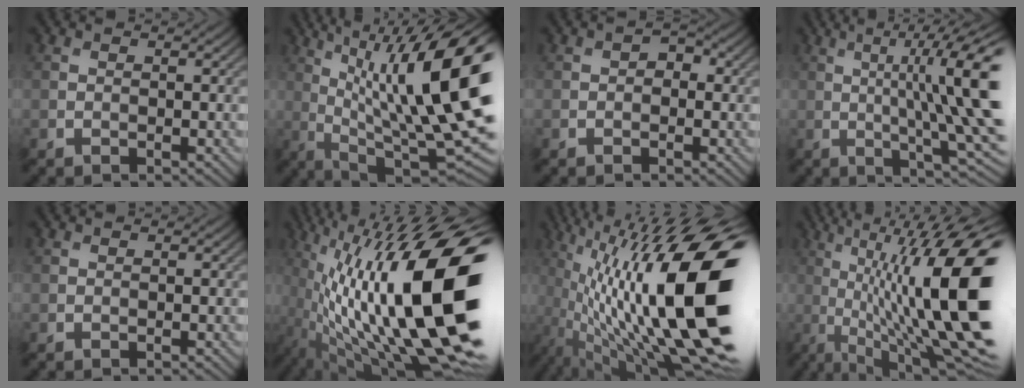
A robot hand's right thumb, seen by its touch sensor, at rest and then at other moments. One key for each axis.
{"total": 20.2, "fx": 4.7, "fy": 6.0, "fz": 18.7, "tx": -0.295, "ty": 0.035, "tz": 0.087}
{"total": 1.4, "fx": 0.0, "fy": 1.2, "fz": 0.9, "tx": -0.013, "ty": 0.002, "tz": -0.005}
{"total": 14.7, "fx": 1.7, "fy": 3.4, "fz": 14.1, "tx": -0.193, "ty": 0.012, "tz": 0.035}
{"total": 0.0}
{"total": 21.8, "fx": -1.7, "fy": 6.9, "fz": 20.6, "tx": -0.362, "ty": 0.010, "tz": -0.030}
{"total": 21.5, "fx": -1.0, "fy": 6.0, "fz": 20.7, "tx": -0.349, "ty": 0.013, "tz": -0.018}
{"total": 20.7, "fx": 1.5, "fy": 5.1, "fz": 20.0, "tx": -0.321, "ty": 0.031, "tz": 0.044}